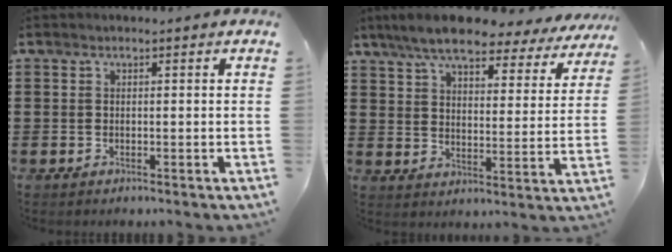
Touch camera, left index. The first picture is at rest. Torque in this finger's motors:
{"motor_torque": [1.57, 0.57, 1.05, 0.21]}